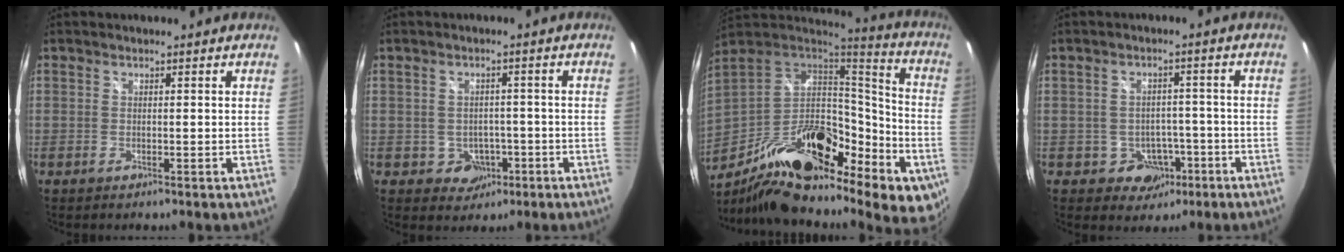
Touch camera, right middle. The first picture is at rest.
{"total": 4.4, "force": [-1.6, 4.0, 1.0], "torque": [-0.030, 0.007, -0.011]}
{"total": 29.7, "force": [-14.8, 13.1, 22.1], "torque": [-0.349, -0.010, -0.236]}
{"total": 5.4, "force": [-2.5, 4.6, 1.3], "torque": [-0.037, 0.014, -0.019]}